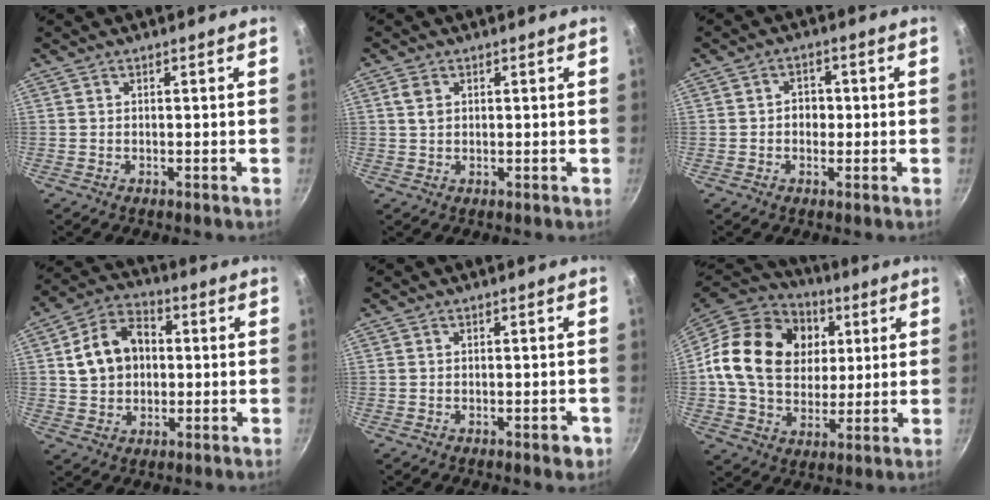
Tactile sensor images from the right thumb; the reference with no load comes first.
{"total": 2.5, "force": [0.8, 1.8, 1.6], "torque": [-0.027, -0.002, 0.015]}
{"total": 3.6, "force": [-0.2, 3.0, 2.0], "torque": [-0.008, 0.009, -0.006]}
{"total": 12.3, "force": [1.4, 9.4, 7.8], "torque": [-0.112, 0.025, 0.017]}
{"total": 2.4, "force": [-1.2, 1.0, 1.8], "torque": [-0.015, 0.010, -0.011]}
{"total": 23.5, "force": [4.8, 18.1, 14.2], "torque": [-0.228, 0.011, 0.082]}